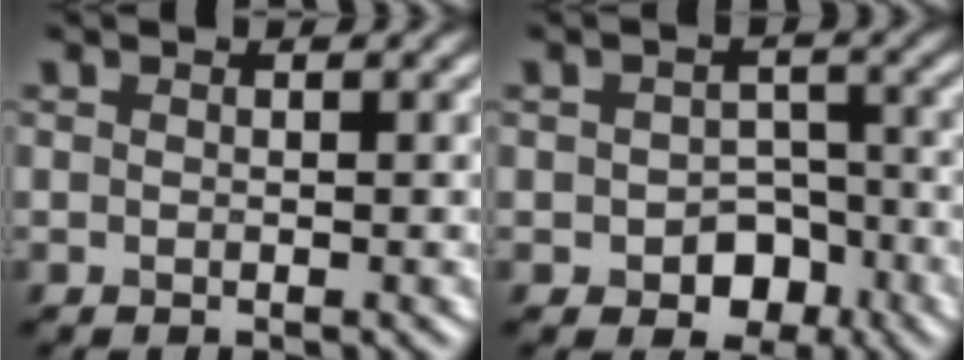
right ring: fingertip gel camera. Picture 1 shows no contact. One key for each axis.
{"total": 3.8, "fx": -1.4, "fy": 2.8, "fz": 2.1, "tx": -0.023, "ty": -0.002, "tz": -0.020}